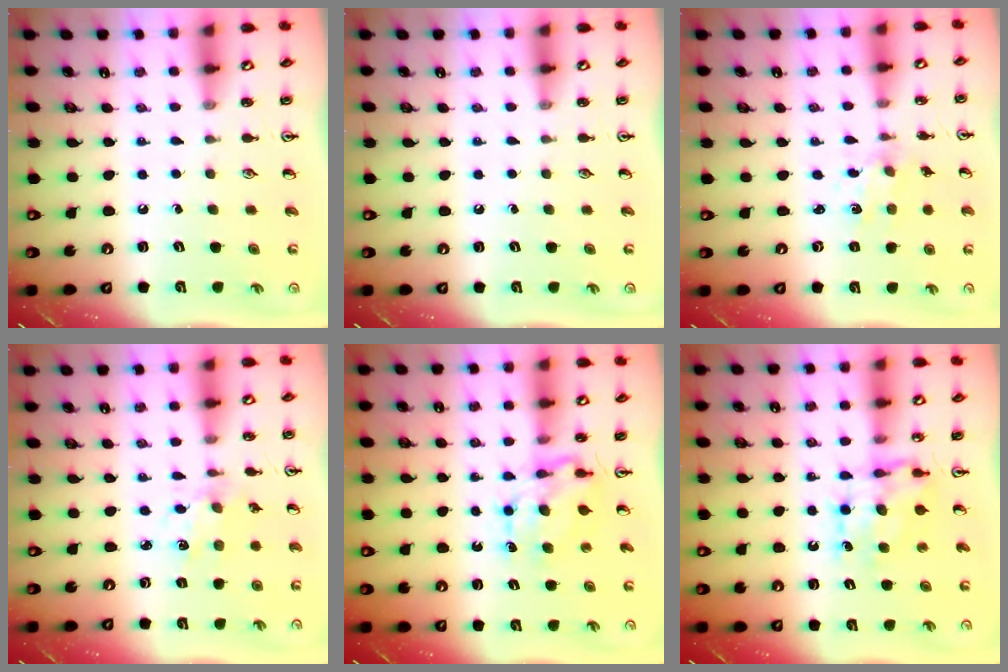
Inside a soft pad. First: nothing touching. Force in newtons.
{"total": 0.0}
{"total": 1.3, "press": 1.3, "slide": 0.3}
{"total": 2.4, "press": 2.4, "slide": 0.5}
{"total": 7.2, "press": 7.1, "slide": 0.6}
{"total": 8.0, "press": 8.0, "slide": 0.3}